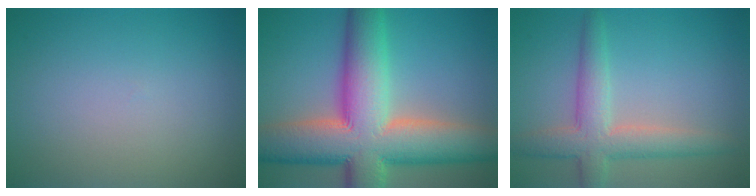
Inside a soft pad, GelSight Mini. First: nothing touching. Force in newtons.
{"total": 14.4, "press": 14.4, "slide": 0.8}
{"total": 4.7, "press": 4.7, "slide": 0.2}